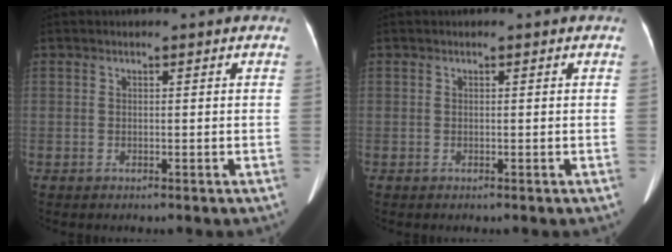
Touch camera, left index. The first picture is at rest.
{"total": 0.0}